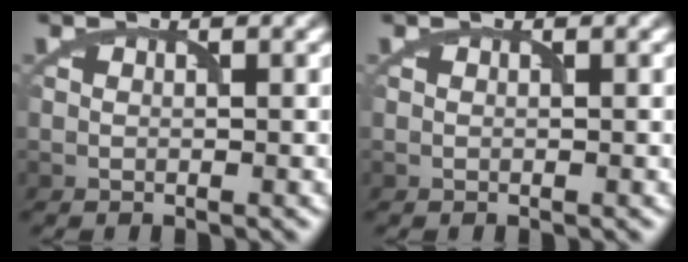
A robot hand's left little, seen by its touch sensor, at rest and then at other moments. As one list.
[{"total": 0.0}]